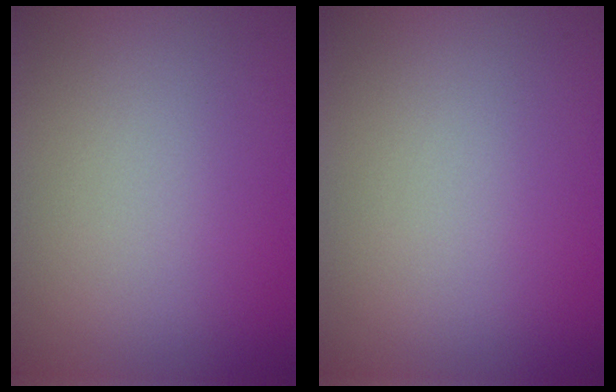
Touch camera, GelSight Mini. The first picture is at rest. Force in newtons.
{"total": 0.0}